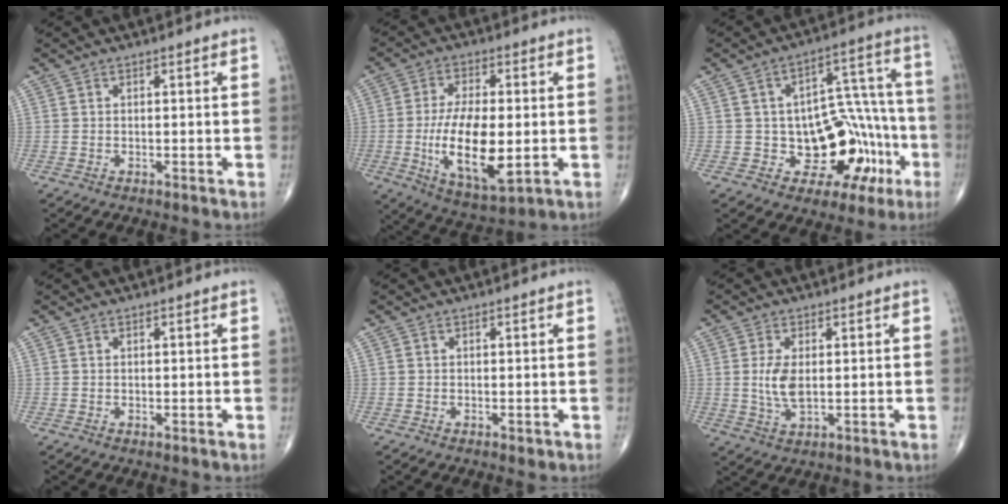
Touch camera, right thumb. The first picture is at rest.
{"total": 15.4, "force": [-2.1, 6.4, 13.8], "torque": [-0.243, -0.011, -0.028]}
{"total": 18.5, "force": [-5.4, 11.6, 13.4], "torque": [-0.102, 0.046, -0.060]}
{"total": 0.0}
{"total": 0.6, "force": [-0.1, 0.4, 0.5], "torque": [-0.001, 0.000, -0.001]}
{"total": 5.3, "force": [0.4, 2.5, 4.6], "torque": [-0.097, -0.011, 0.012]}